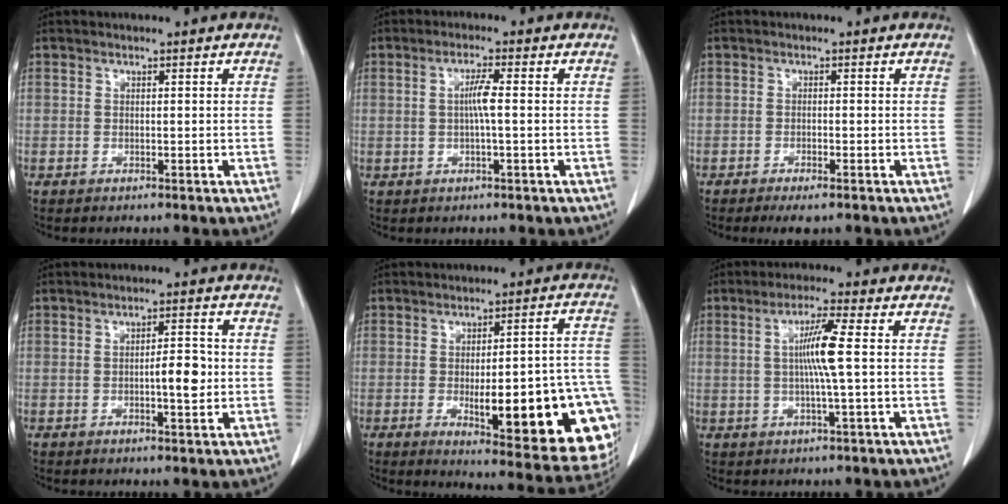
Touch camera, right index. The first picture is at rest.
{"total": 3.1, "force": [0.1, 0.1, 3.0], "torque": [-0.059, 0.003, 0.001]}
{"total": 3.0, "force": [-2.1, 0.6, 2.0], "torque": [-0.031, -0.005, -0.028]}
{"total": 4.5, "force": [-0.4, 1.2, 4.3], "torque": [-0.065, 0.003, -0.004]}
{"total": 23.4, "force": [-6.8, 5.7, 21.7], "torque": [-0.177, 0.016, -0.066]}
{"total": 6.3, "force": [0.5, -0.7, 6.2], "torque": [-0.116, 0.000, 0.010]}